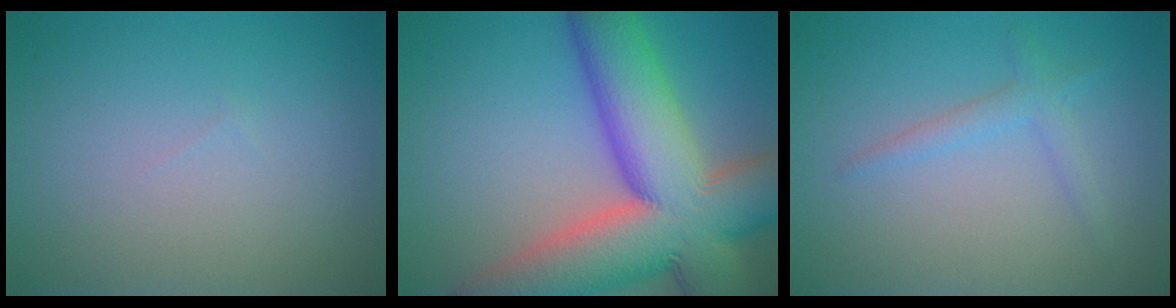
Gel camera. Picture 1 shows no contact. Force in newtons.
{"total": 16.2, "press": 16.1, "slide": 1.0}
{"total": 1.7, "press": 1.7, "slide": 0.1}